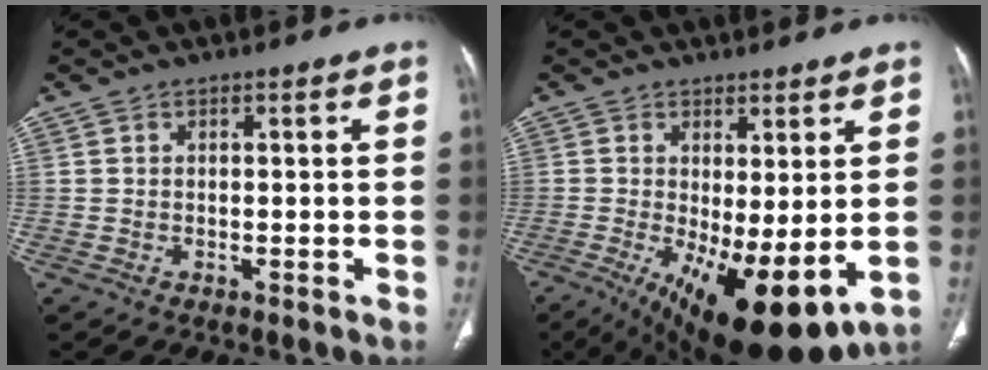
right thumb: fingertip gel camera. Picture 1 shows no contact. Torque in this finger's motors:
{"motor_torque": [-0.31, 1.05, 0.09, -0.04, 0.46]}